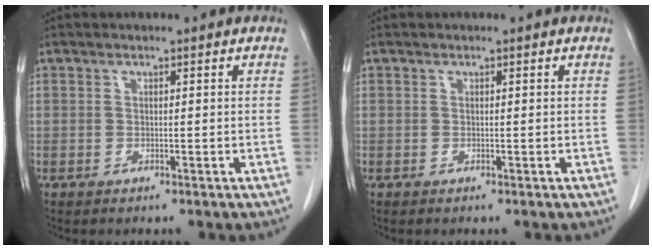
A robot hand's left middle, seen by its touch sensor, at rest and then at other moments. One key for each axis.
{"total": 0.0}